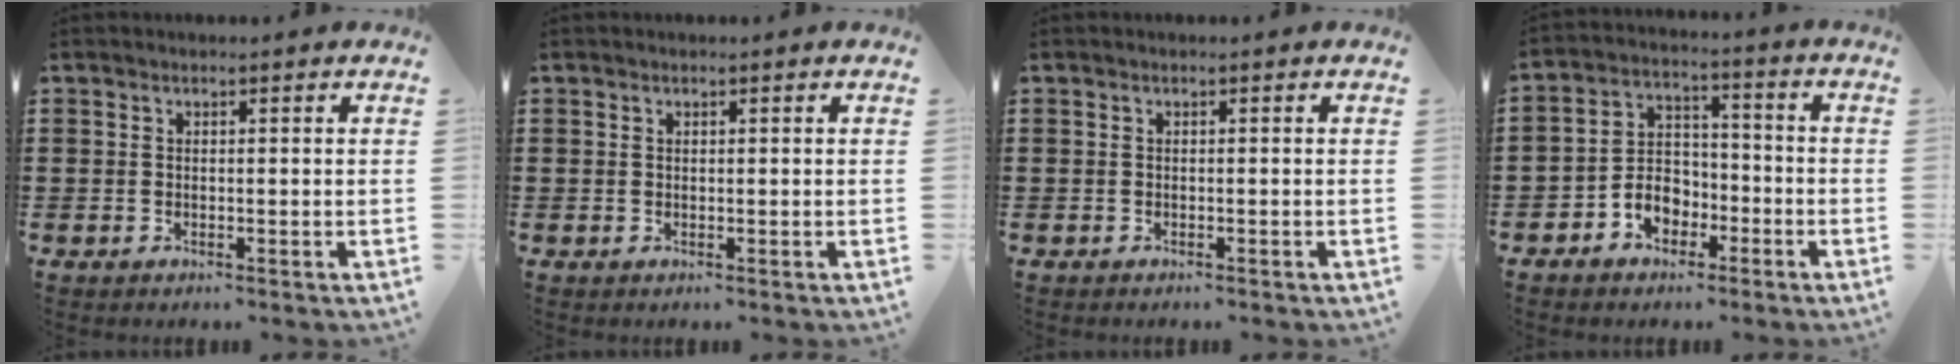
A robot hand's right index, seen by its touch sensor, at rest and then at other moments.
{"total": 0.0}
{"total": 0.0}
{"total": 5.3, "force": [-2.9, 4.0, 2.0], "torque": [-0.048, 0.014, -0.056]}